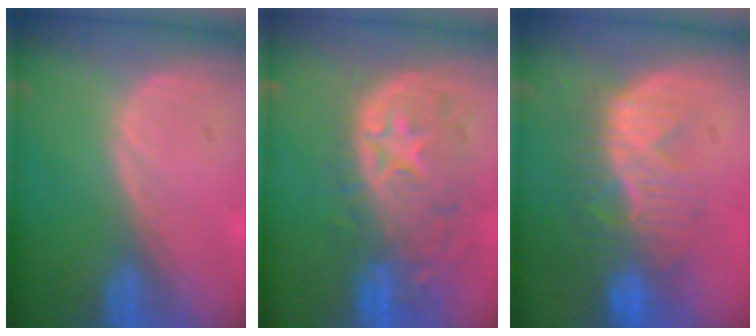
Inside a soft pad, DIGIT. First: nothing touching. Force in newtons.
{"total": 11.1, "press": 9.7, "slide": 5.2}
{"total": 9.9, "press": 8.7, "slide": 4.7}